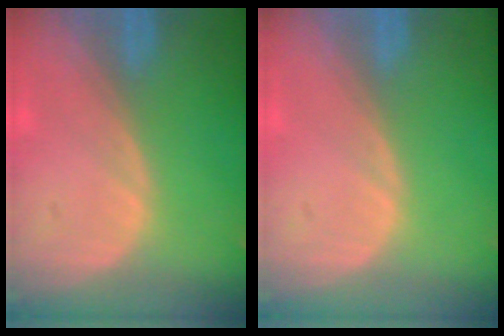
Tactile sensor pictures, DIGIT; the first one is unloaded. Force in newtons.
{"total": 0.0}